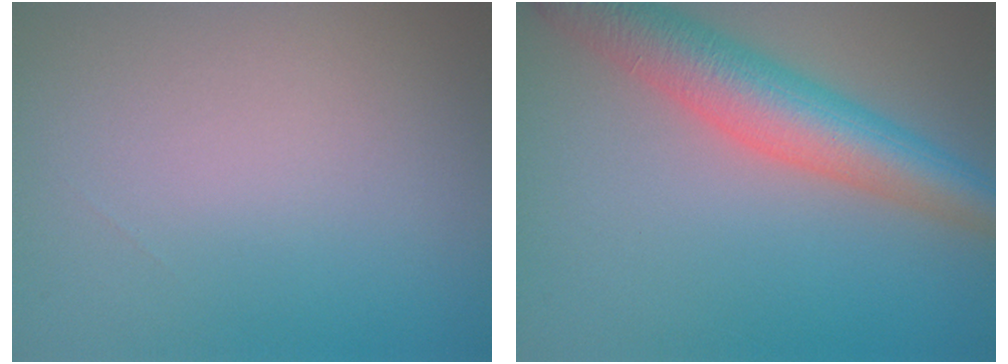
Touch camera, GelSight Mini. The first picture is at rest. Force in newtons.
{"total": 6.9, "press": 6.9, "slide": 0.2}